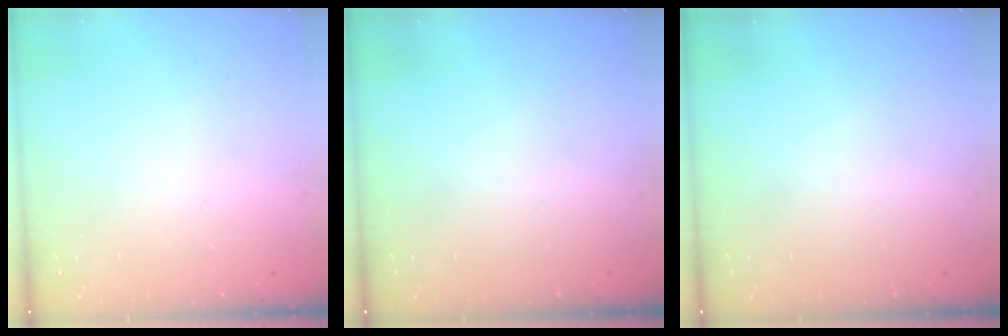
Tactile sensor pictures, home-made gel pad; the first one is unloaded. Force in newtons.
{"total": 0.0}
{"total": 0.0}